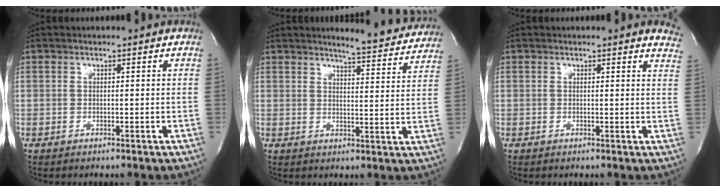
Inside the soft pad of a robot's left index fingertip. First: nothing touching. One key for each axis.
{"total": 10.4, "fx": 10.0, "fy": 0.8, "fz": 2.7, "tx": -0.033, "ty": -0.024, "tz": 0.109}
{"total": 5.0, "fx": 4.7, "fy": 1.0, "fz": 1.5, "tx": -0.002, "ty": -0.015, "tz": 0.021}